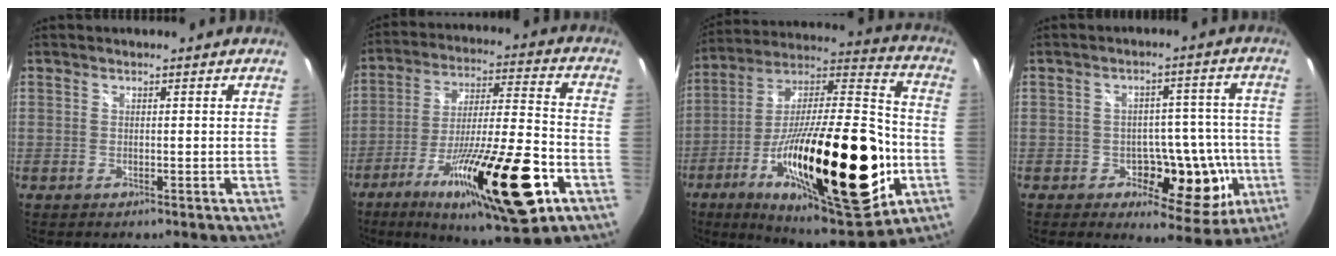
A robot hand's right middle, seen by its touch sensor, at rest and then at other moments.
{"total": 25.8, "force": [-11.9, 4.9, 22.3], "torque": [-0.385, -0.049, -0.192]}
{"total": 35.9, "force": [-11.8, 10.8, 32.2], "torque": [-0.542, -0.037, -0.189]}
{"total": 11.2, "force": [-3.6, 7.9, 7.1], "torque": [-0.091, 0.010, -0.038]}